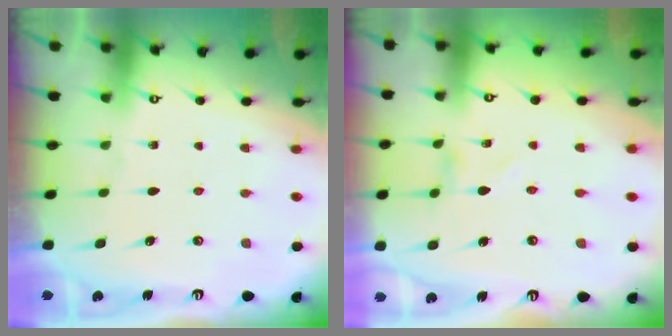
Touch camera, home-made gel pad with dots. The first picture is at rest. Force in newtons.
{"total": 0.0}